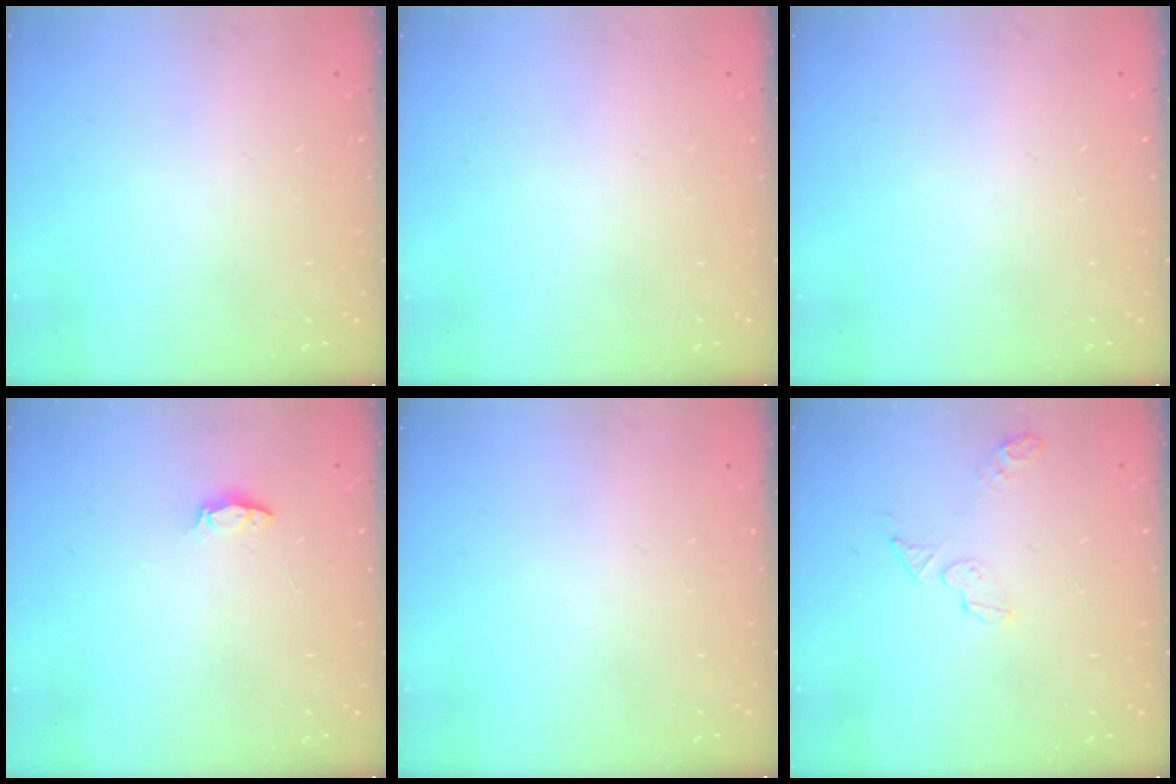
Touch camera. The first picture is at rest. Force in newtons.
{"total": 0.0}
{"total": 0.0}
{"total": 3.2, "press": 3.1, "slide": 0.4}
{"total": 0.0}
{"total": 11.5, "press": 5.4, "slide": 10.1}